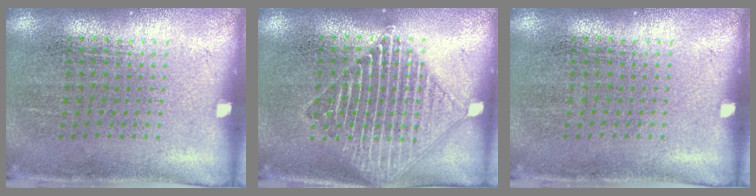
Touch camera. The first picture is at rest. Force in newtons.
{"total": 3.3, "press": 3.3, "slide": 0.5}
{"total": 0.0}